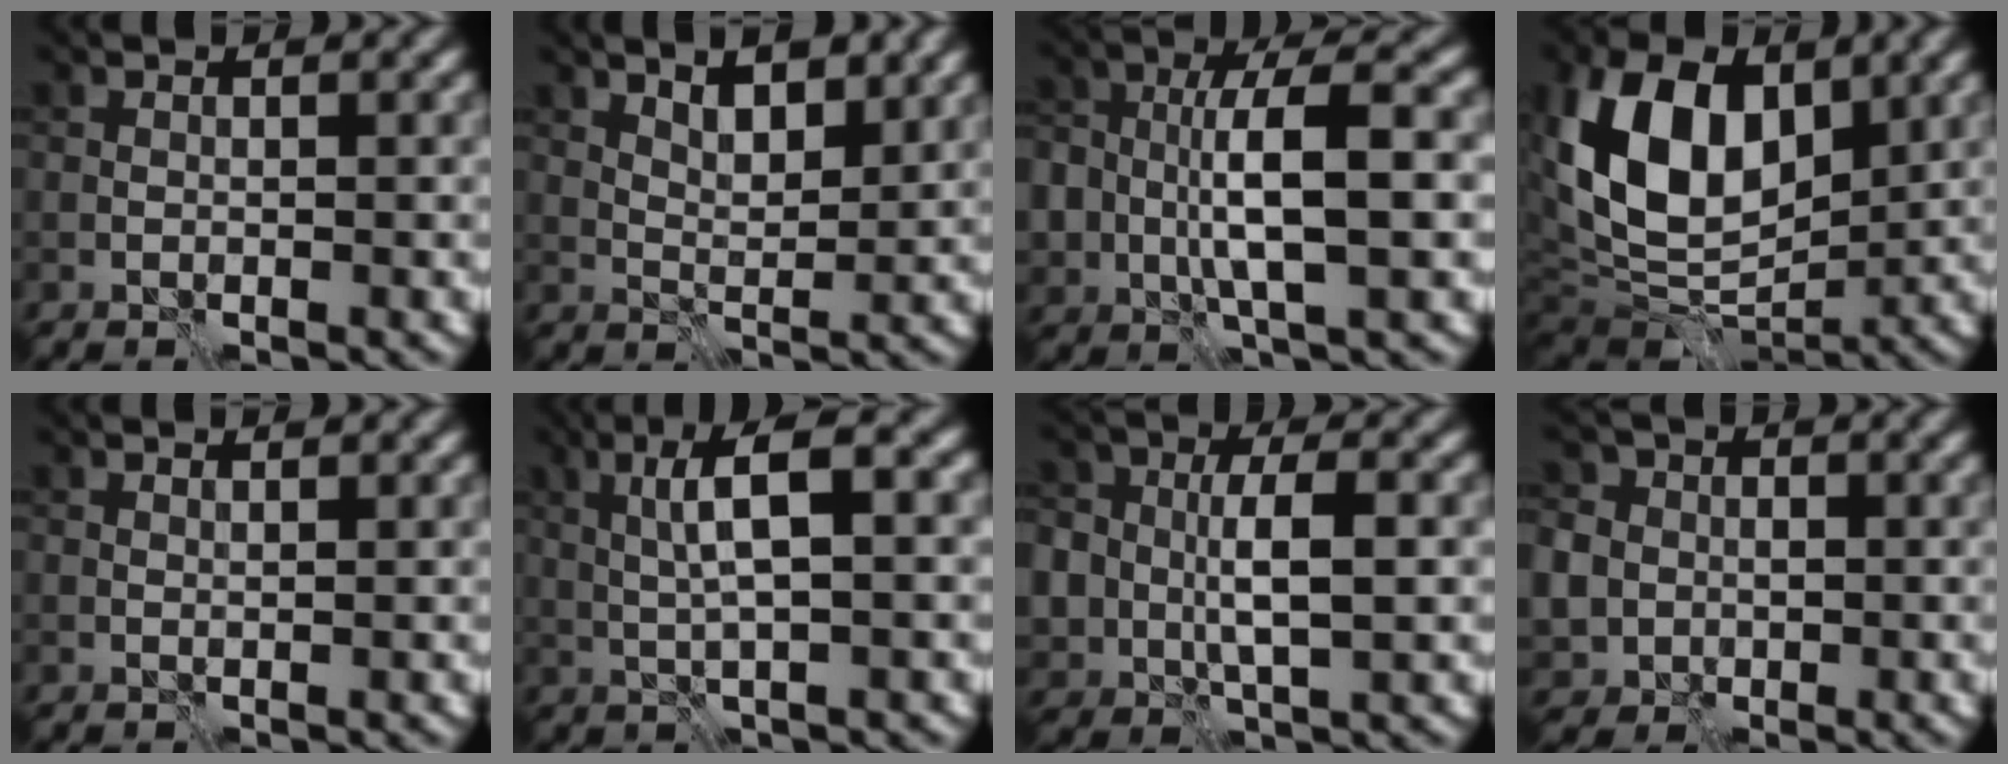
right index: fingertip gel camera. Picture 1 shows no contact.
{"total": 3.7, "force": [2.5, 1.3, 2.3], "torque": [-0.030, 0.001, 0.043]}
{"total": 7.3, "force": [-0.4, 3.6, 6.4], "torque": [-0.121, 0.009, -0.009]}
{"total": 12.2, "force": [3.0, 7.9, 8.8], "torque": [-0.183, 0.003, 0.050]}
{"total": 0.7, "force": [0.6, 0.0, 0.3], "torque": [-0.007, 0.001, 0.009]}
{"total": 5.5, "force": [1.3, 1.0, 5.3], "torque": [-0.101, 0.013, 0.023]}
{"total": 6.1, "force": [0.1, 4.1, 4.6], "torque": [-0.092, -0.009, 0.005]}
{"total": 8.4, "force": [-0.8, 8.0, 2.5], "torque": [-0.063, -0.002, -0.051]}